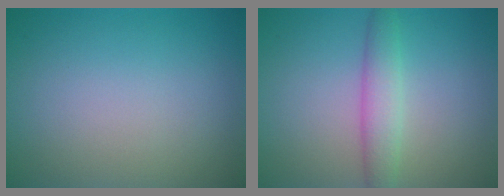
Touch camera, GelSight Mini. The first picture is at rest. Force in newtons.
{"total": 2.9, "press": 2.9, "slide": 0.1}